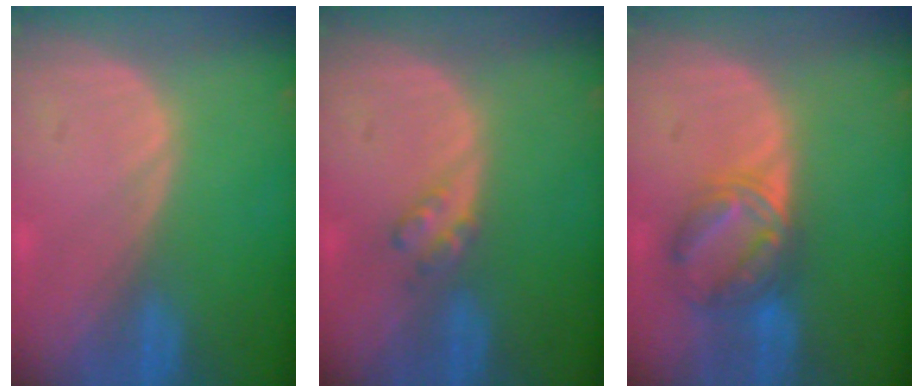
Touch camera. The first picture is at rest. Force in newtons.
{"total": 2.4, "press": 2.4, "slide": 0.2}
{"total": 6.6, "press": 6.2, "slide": 2.2}